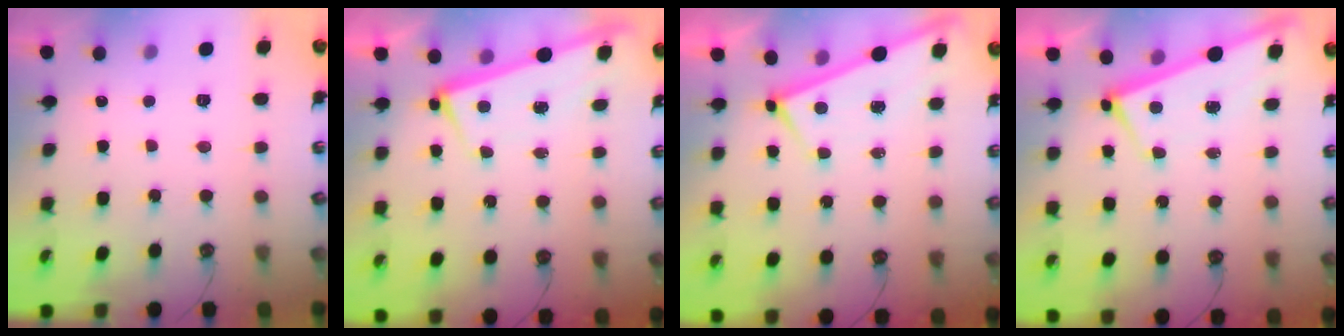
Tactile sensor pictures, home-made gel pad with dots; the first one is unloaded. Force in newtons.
{"total": 2.4, "press": 2.2, "slide": 0.8}
{"total": 1.3, "press": 1.3, "slide": 0.5}
{"total": 2.5, "press": 2.5, "slide": 0.2}